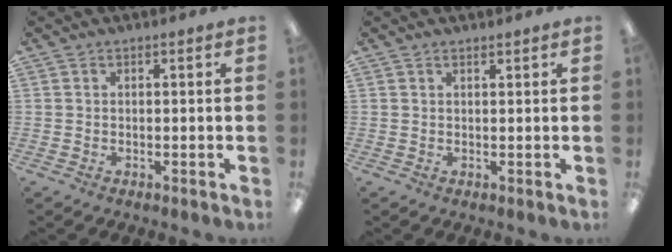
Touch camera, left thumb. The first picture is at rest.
{"total": 0.9, "force": [0.8, 0.1, 0.2], "torque": [-0.006, -0.001, 0.015]}